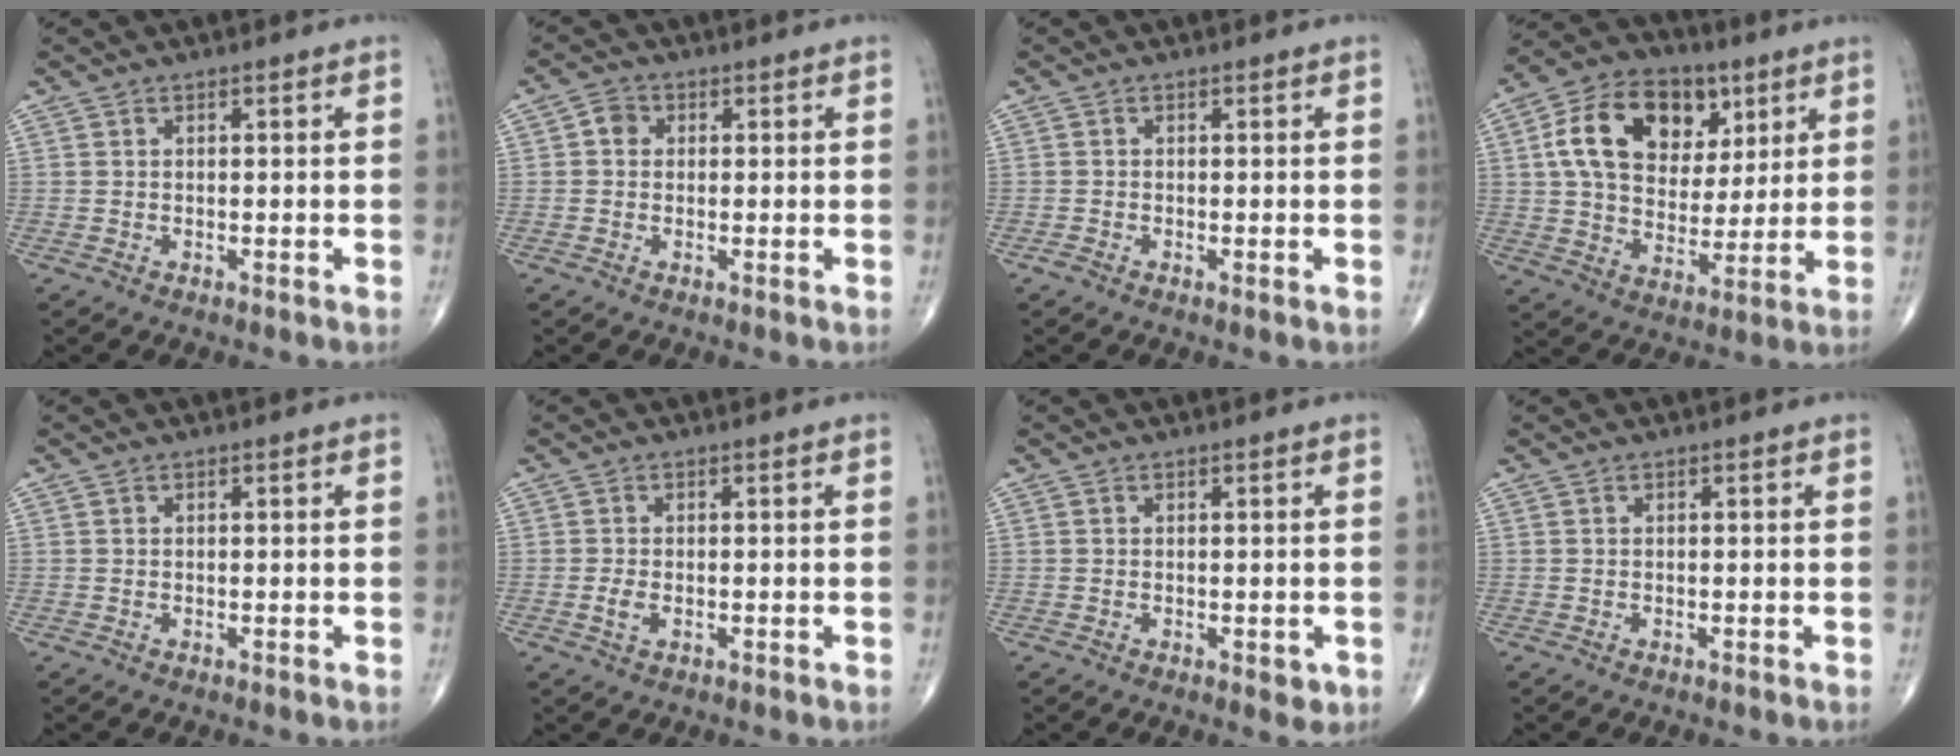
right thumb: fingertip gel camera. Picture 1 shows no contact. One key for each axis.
{"total": 2.5, "fx": 0.2, "fy": 2.2, "fz": 1.2, "tx": -0.006, "ty": 0.006, "tz": -0.002}
{"total": 1.0, "fx": -0.5, "fy": 0.4, "fz": 0.8, "tx": -0.016, "ty": -0.003, "tz": -0.013}
{"total": 18.8, "fx": 6.4, "fy": 13.1, "fz": 11.9, "tx": -0.177, "ty": -0.004, "tz": 0.108}
{"total": 0.0}
{"total": 1.6, "fx": -0.4, "fy": 0.9, "fz": 1.3, "tx": -0.027, "ty": -0.001, "tz": -0.008}
{"total": 1.9, "fx": -0.4, "fy": 1.1, "fz": 1.5, "tx": -0.005, "ty": -0.001, "tz": -0.005}
{"total": 0.0}